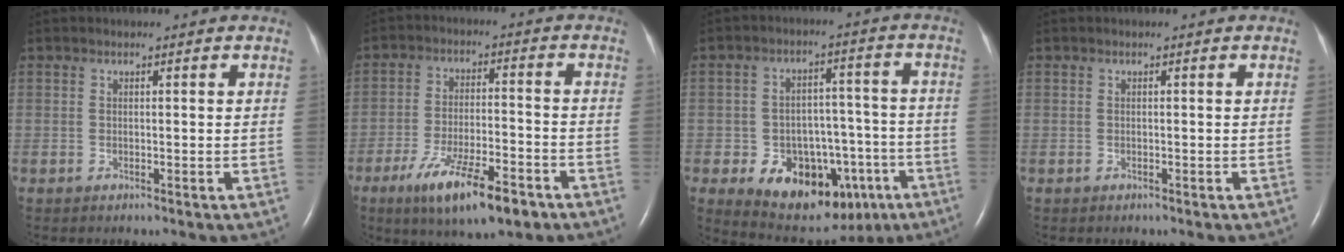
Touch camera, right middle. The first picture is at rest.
{"total": 12.2, "force": [-7.4, 2.9, 9.3], "torque": [-0.166, -0.017, -0.117]}
{"total": 15.1, "force": [-7.1, 9.1, 9.7], "torque": [-0.135, 0.026, -0.090]}
{"total": 0.0}